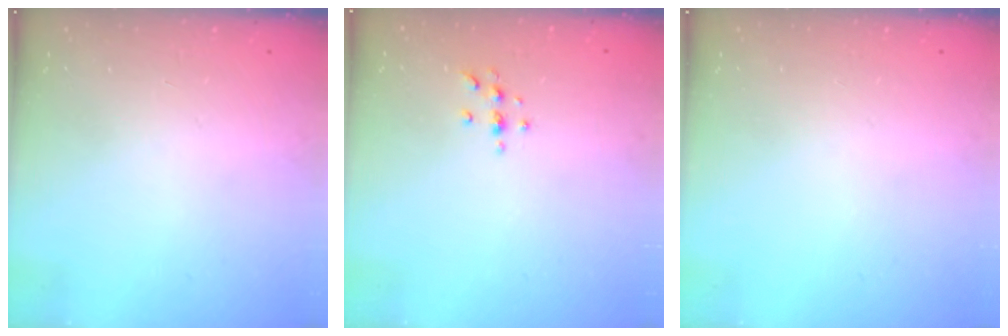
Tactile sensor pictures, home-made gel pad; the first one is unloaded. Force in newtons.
{"total": 3.9, "press": 3.8, "slide": 0.5}
{"total": 0.0}